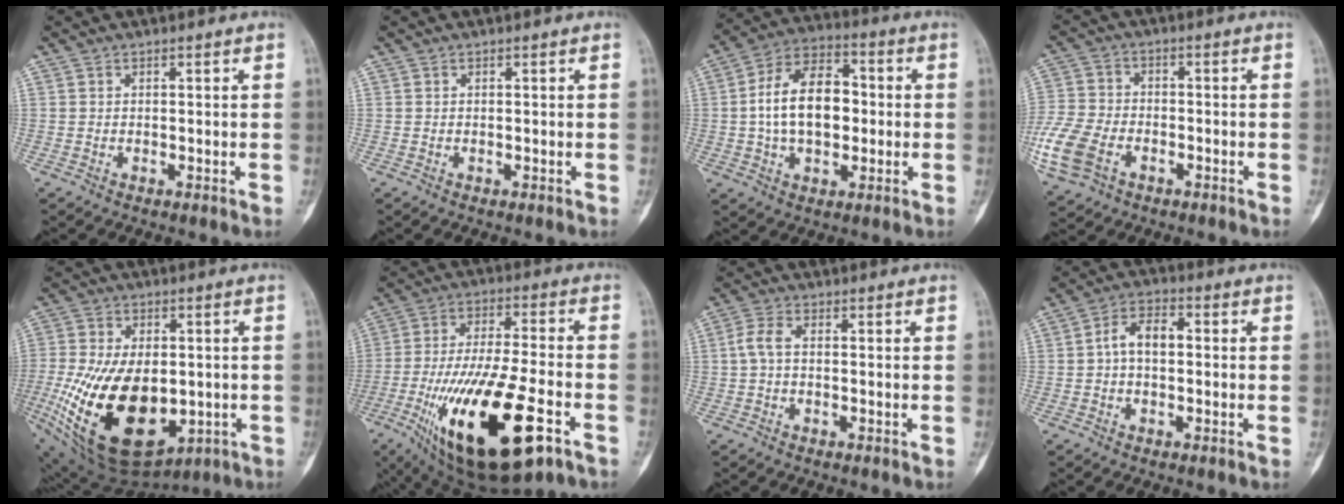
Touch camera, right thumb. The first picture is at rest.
{"total": 0.0}
{"total": 14.9, "force": [0.0, 9.3, 11.6], "torque": [-0.179, 0.029, -0.005]}
{"total": 13.3, "force": [-5.2, 9.0, 8.3], "torque": [-0.201, 0.005, -0.099]}
{"total": 24.0, "force": [-4.5, 14.2, 18.9], "torque": [-0.360, -0.015, -0.042]}
{"total": 25.2, "force": [-10.4, 8.3, 21.4], "torque": [-0.413, 0.010, -0.162]}
{"total": 3.3, "force": [-0.1, 1.6, 2.9], "torque": [-0.071, 0.006, -0.008]}
{"total": 6.2, "force": [0.0, 3.7, 5.0], "torque": [-0.081, 0.024, -0.008]}